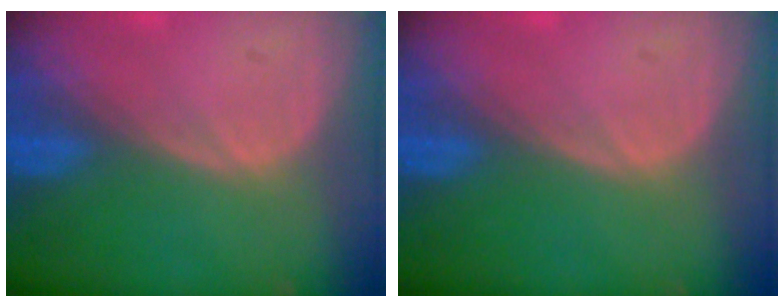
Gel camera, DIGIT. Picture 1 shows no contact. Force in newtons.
{"total": 0.0}